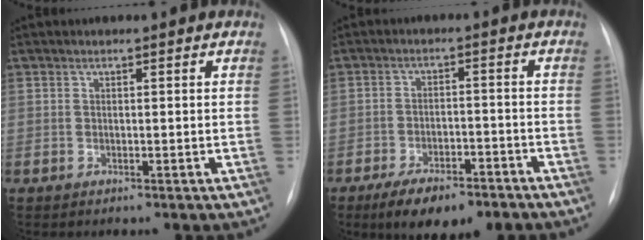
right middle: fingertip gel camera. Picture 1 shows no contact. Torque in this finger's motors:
{"motor_torque": [1.11, -1.03, 0.22, 0.09]}